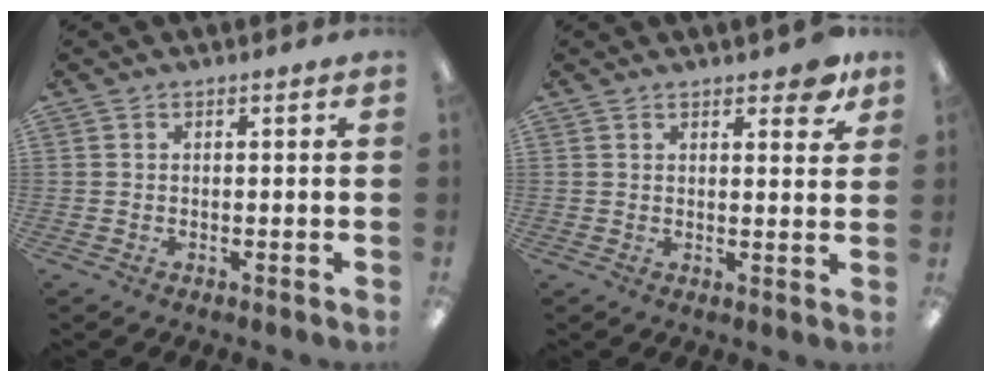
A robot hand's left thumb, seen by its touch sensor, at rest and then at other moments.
{"total": 4.8, "force": [3.6, 1.8, 2.7], "torque": [-0.021, -0.018, 0.057]}